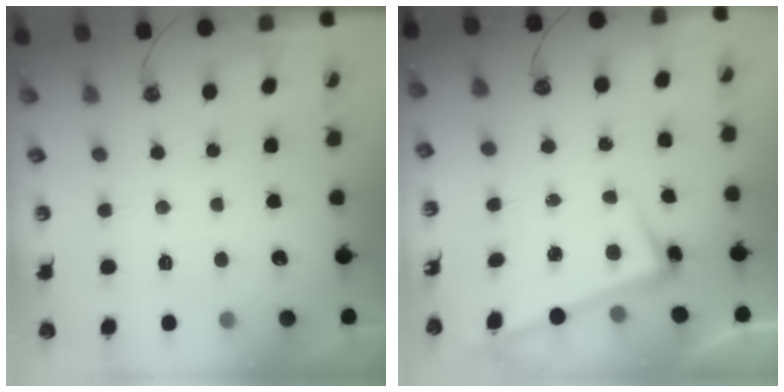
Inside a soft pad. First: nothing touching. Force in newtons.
{"total": 2.6, "press": 2.3, "slide": 1.2}